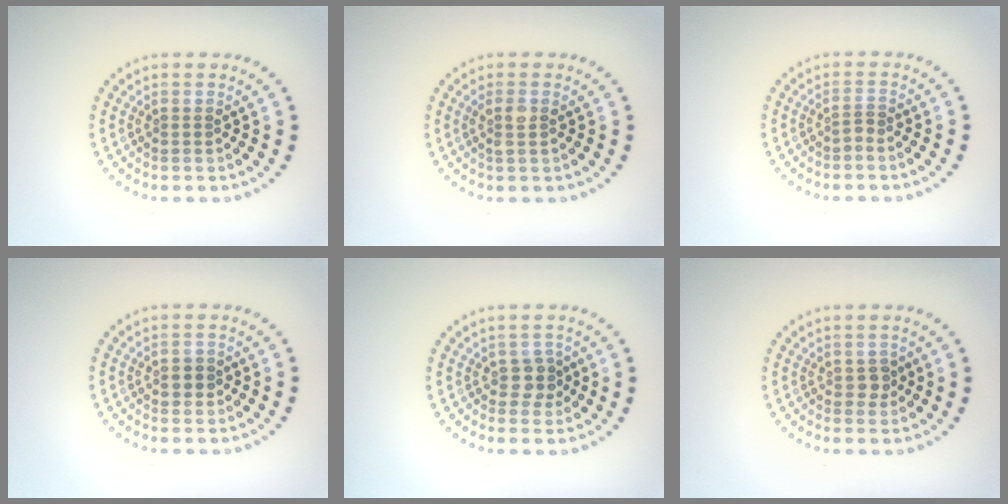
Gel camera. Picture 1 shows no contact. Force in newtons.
{"total": 1.5, "press": 1.4, "slide": 0.5}
{"total": 0.7, "press": 0.4, "slide": 0.6}
{"total": 1.3, "press": 1.2, "slide": 0.3}
{"total": 1.7, "press": 1.5, "slide": 0.8}
{"total": 0.9, "press": 0.8, "slide": 0.3}